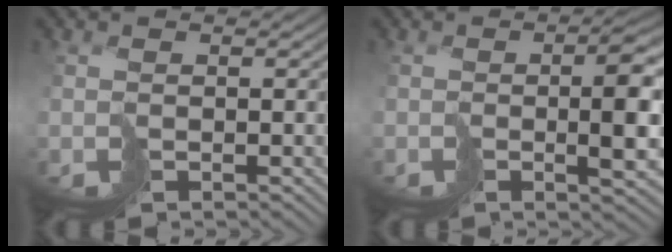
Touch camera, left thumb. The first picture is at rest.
{"total": 6.4, "force": [-0.7, 1.5, 6.2], "torque": [-0.092, -0.004, -0.010]}